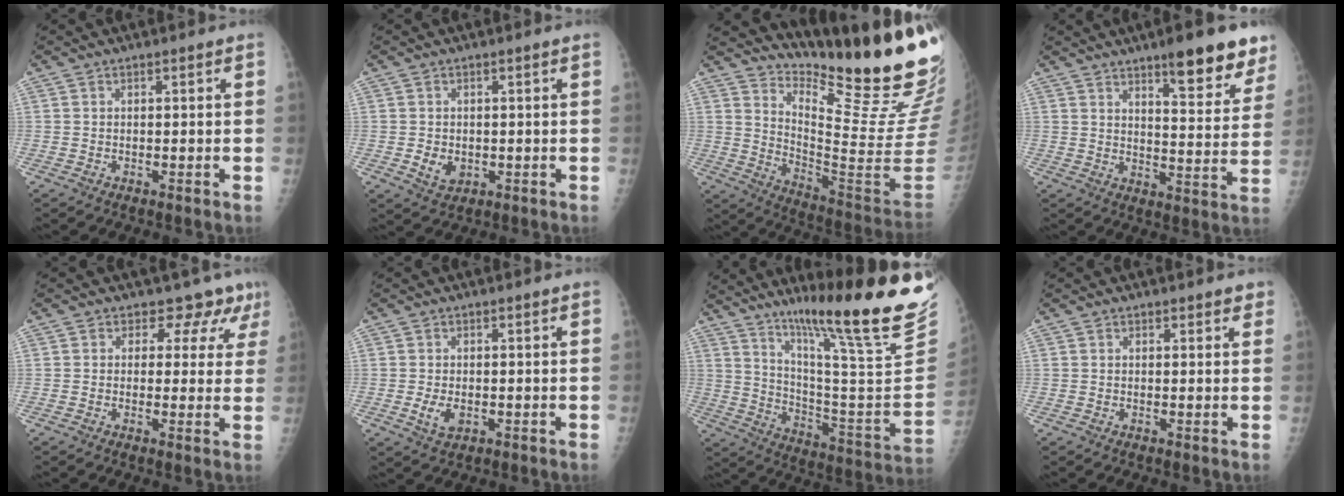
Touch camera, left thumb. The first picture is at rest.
{"total": 3.4, "force": [-0.5, 2.6, 2.1], "torque": [-0.028, -0.002, 0.001]}
{"total": 22.8, "force": [18.1, 2.3, 13.6], "torque": [-0.176, -0.186, 0.267]}
{"total": 14.0, "force": [9.6, 3.8, 9.5], "torque": [-0.083, -0.057, 0.133]}
{"total": 6.8, "force": [5.1, 4.4, 1.3], "torque": [0.026, -0.022, 0.041]}
{"total": 3.3, "force": [-0.6, 1.9, 2.6], "torque": [-0.050, -0.006, -0.005]}
{"total": 28.2, "force": [20.6, 1.8, 19.2], "torque": [-0.274, -0.131, 0.312]}
{"total": 1.4, "force": [1.2, 0.7, 0.5], "torque": [0.008, -0.006, 0.009]}